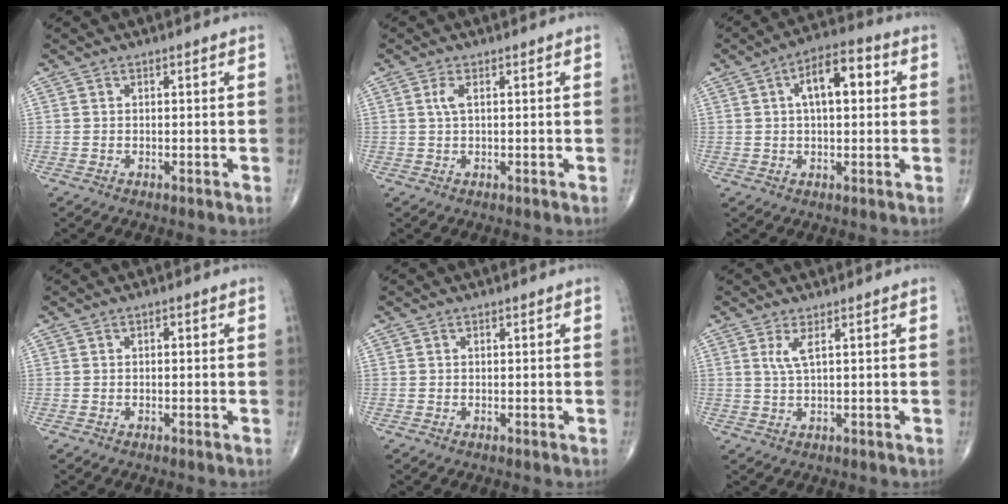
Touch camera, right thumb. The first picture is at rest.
{"total": 1.8, "force": [0.5, 0.6, 1.7], "torque": [-0.045, 0.005, 0.014]}
{"total": 9.7, "force": [2.2, 4.5, 8.2], "torque": [-0.118, 0.020, 0.027]}
{"total": 0.9, "force": [0.2, 0.4, 0.8], "torque": [-0.013, 0.002, 0.003]}
{"total": 0.0}
{"total": 2.5, "force": [1.1, 0.3, 2.3], "torque": [-0.057, -0.006, 0.027]}